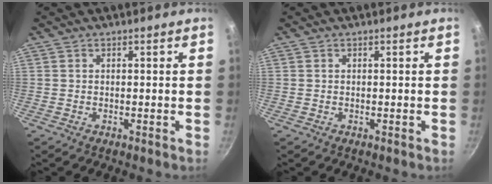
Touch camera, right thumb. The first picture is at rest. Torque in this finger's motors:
{"motor_torque": [0.02, 0.03, 0.04, 0.03, 0.04]}